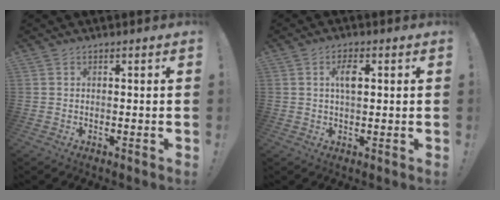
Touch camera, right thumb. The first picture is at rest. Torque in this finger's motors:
{"motor_torque": [0.64, 0.56, 0.43, -0.05, 0.00]}